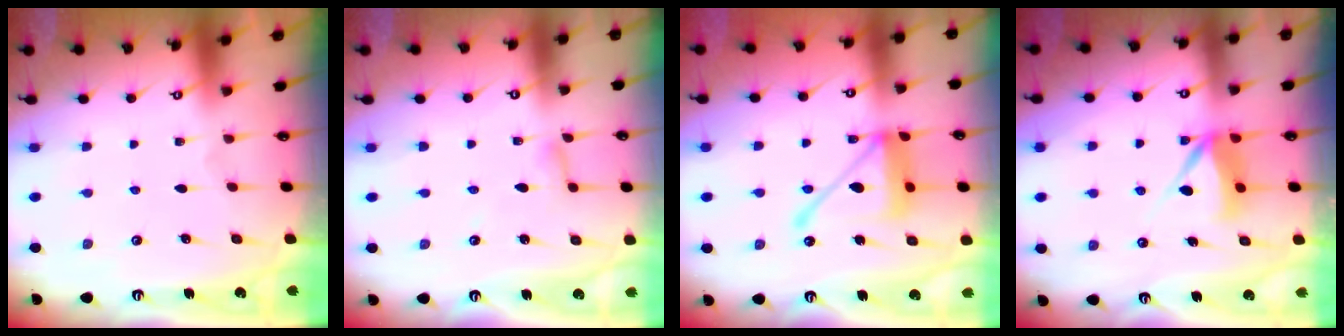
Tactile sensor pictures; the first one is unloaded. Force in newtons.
{"total": 2.4, "press": 2.4, "slide": 0.2}
{"total": 15.3, "press": 15.2, "slide": 1.4}
{"total": 6.7, "press": 6.7, "slide": 0.7}